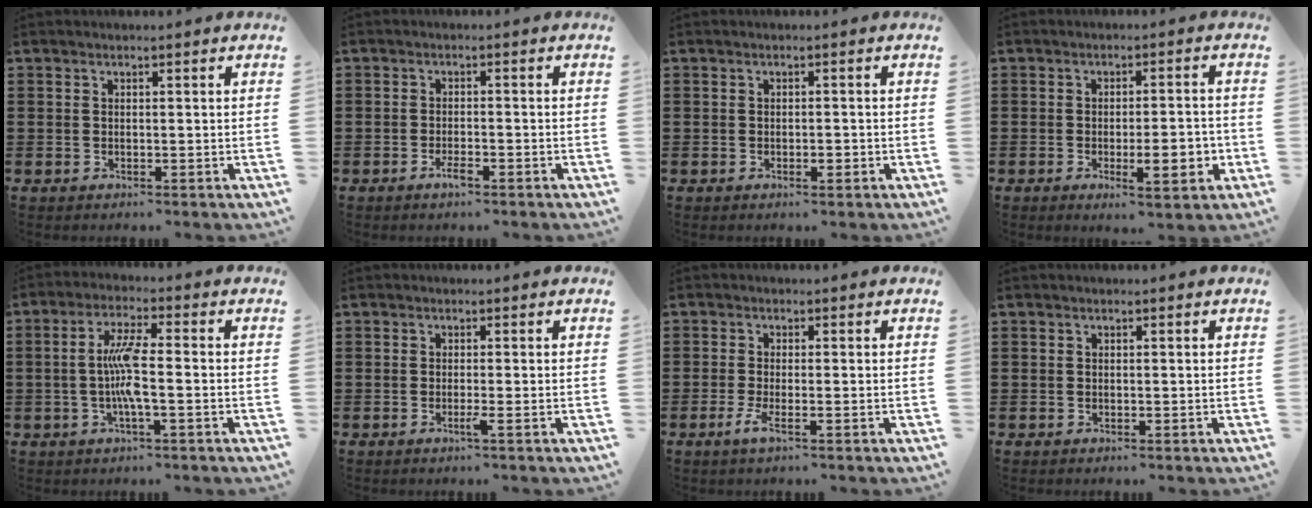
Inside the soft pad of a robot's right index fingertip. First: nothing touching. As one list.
[{"total": 2.2, "force": [-1.4, 0.5, 1.6], "torque": [-0.036, -0.005, -0.027]}, {"total": 1.3, "force": [-0.6, 0.5, 1.1], "torque": [-0.020, 0.000, -0.011]}, {"total": 7.2, "force": [-1.8, 2.1, 6.6], "torque": [-0.087, -0.008, -0.028]}, {"total": 6.4, "force": [-0.9, 1.0, 6.2], "torque": [-0.127, -0.002, -0.024]}, {"total": 1.5, "force": [-0.8, -0.3, 1.3], "torque": [-0.021, -0.008, -0.014]}, {"total": 2.9, "force": [-1.1, 0.4, 2.6], "torque": [-0.066, -0.014, -0.026]}, {"total": 0.0}]